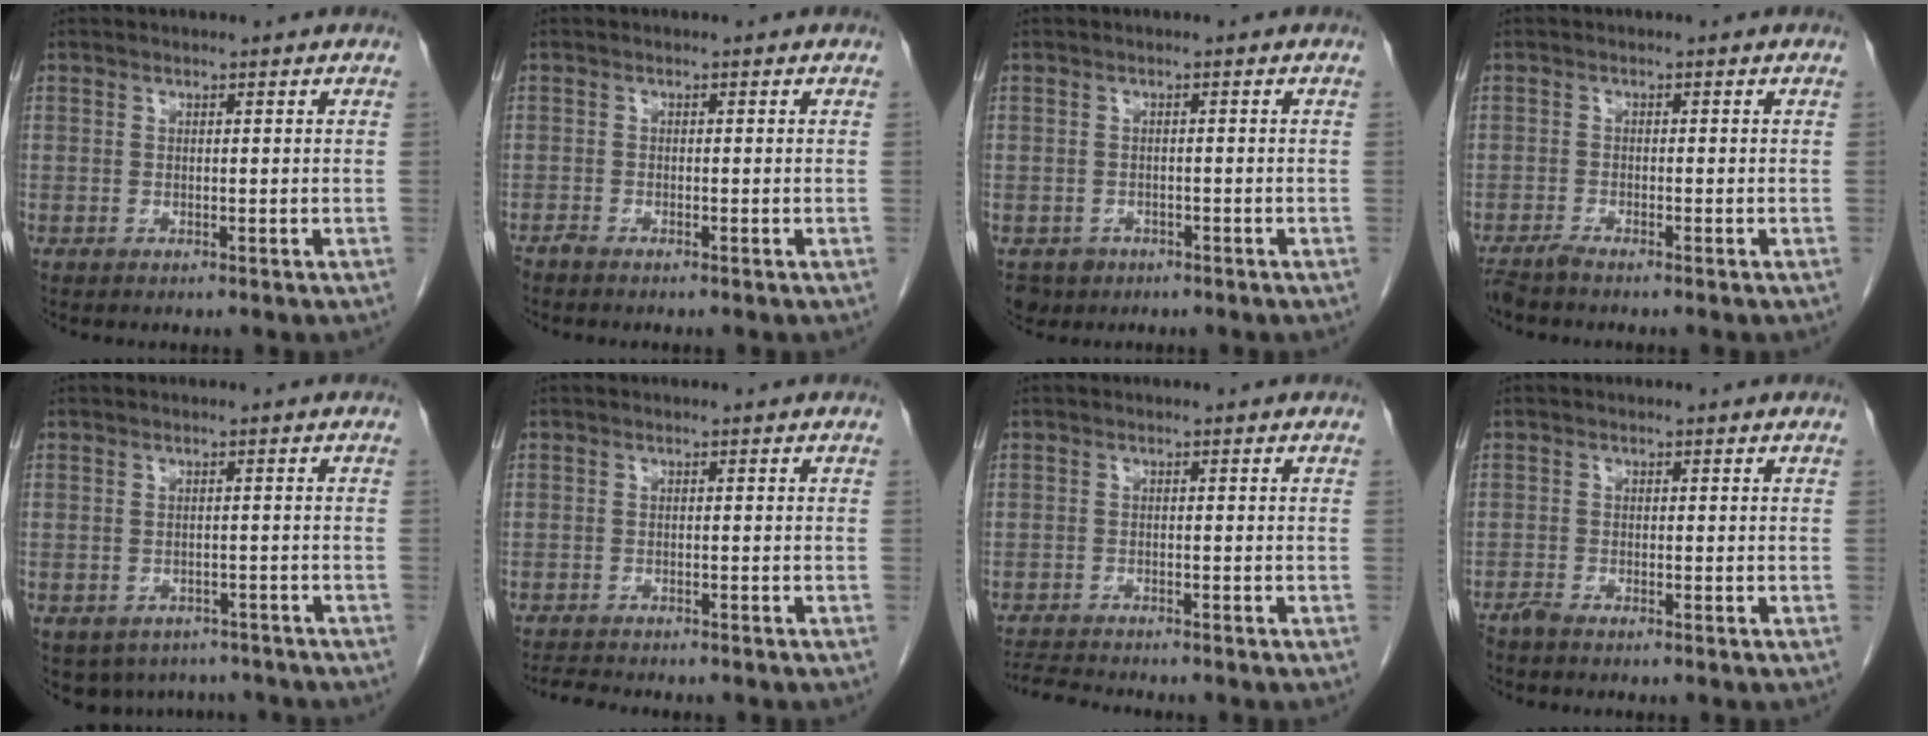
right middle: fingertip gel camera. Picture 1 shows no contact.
{"total": 0.9, "force": [-0.9, 0.0, 0.3], "torque": [-0.012, -0.002, -0.018]}
{"total": 3.4, "force": [-2.0, 2.7, 0.4], "torque": [-0.004, 0.003, -0.031]}
{"total": 1.8, "force": [-1.7, -0.3, 0.6], "torque": [-0.019, -0.005, -0.035]}
{"total": 7.3, "force": [-5.9, 4.2, 1.1], "torque": [-0.008, 0.008, -0.069]}
{"total": 3.9, "force": [-3.6, 0.5, 1.2], "torque": [-0.020, -0.012, -0.058]}
{"total": 4.5, "force": [-4.4, -0.2, 1.1], "torque": [-0.019, -0.017, -0.075]}
{"total": 1.3, "force": [-1.2, 0.0, 0.5], "torque": [-0.016, -0.002, -0.025]}